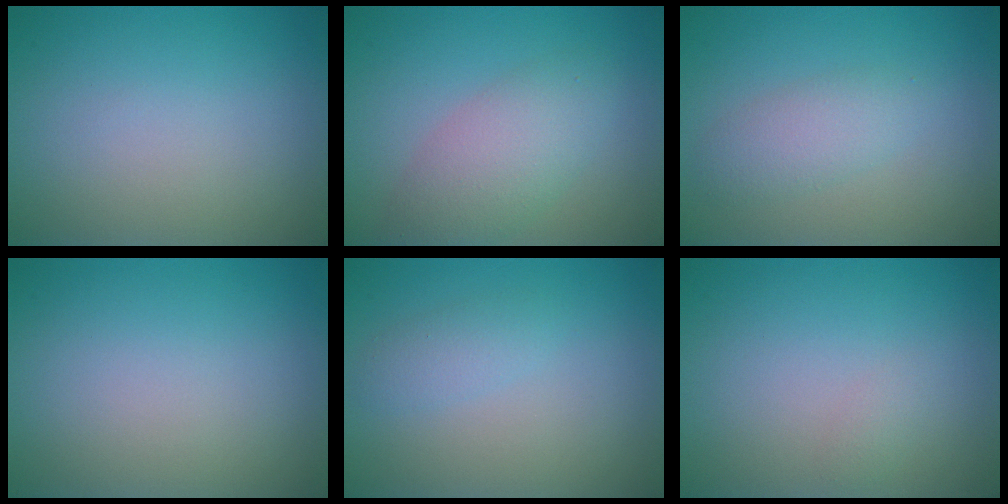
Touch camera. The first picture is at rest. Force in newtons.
{"total": 4.3, "press": 4.3, "slide": 0.1}
{"total": 2.4, "press": 2.4, "slide": 0.1}
{"total": 0.0}
{"total": 1.5, "press": 1.5, "slide": 0.1}
{"total": 0.6, "press": 0.6, "slide": 0.0}